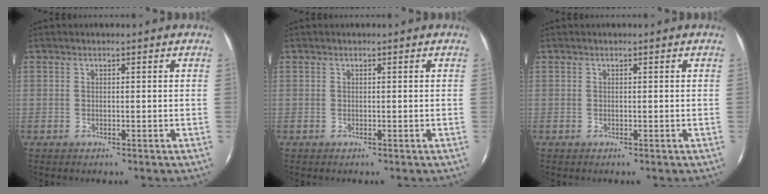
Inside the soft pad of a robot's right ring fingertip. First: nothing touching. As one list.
[{"total": 0.0}, {"total": 0.0}]